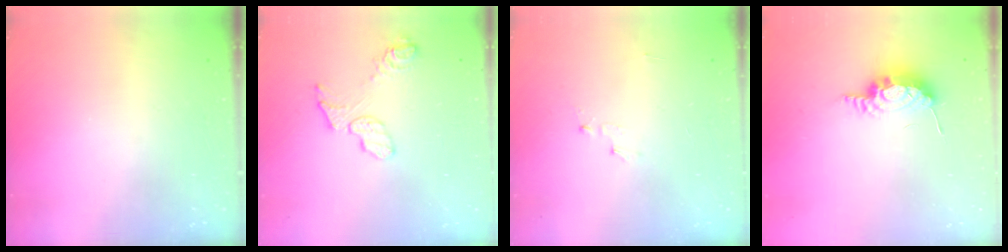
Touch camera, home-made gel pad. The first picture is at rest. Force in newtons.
{"total": 7.8, "press": 7.7, "slide": 0.3}
{"total": 2.8, "press": 2.8, "slide": 0.3}
{"total": 8.4, "press": 8.3, "slide": 1.4}